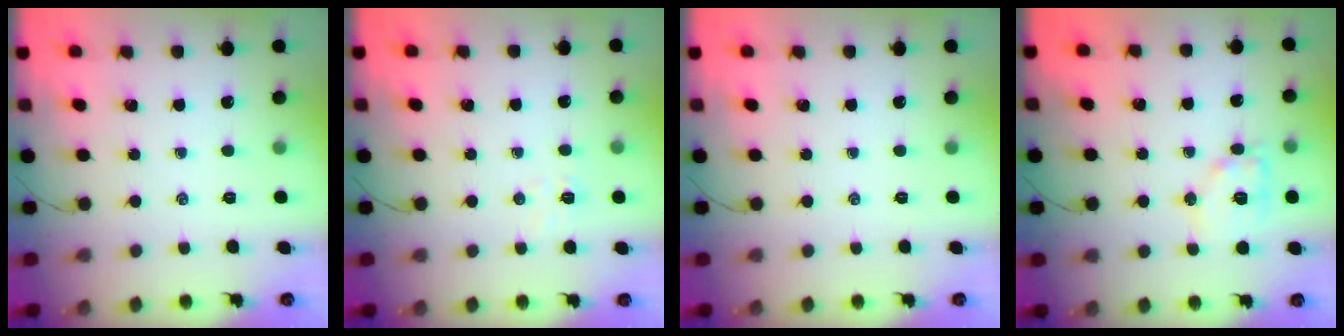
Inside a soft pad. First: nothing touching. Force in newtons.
{"total": 5.0, "press": 4.9, "slide": 0.8}
{"total": 0.0}
{"total": 11.1, "press": 11.1, "slide": 1.2}